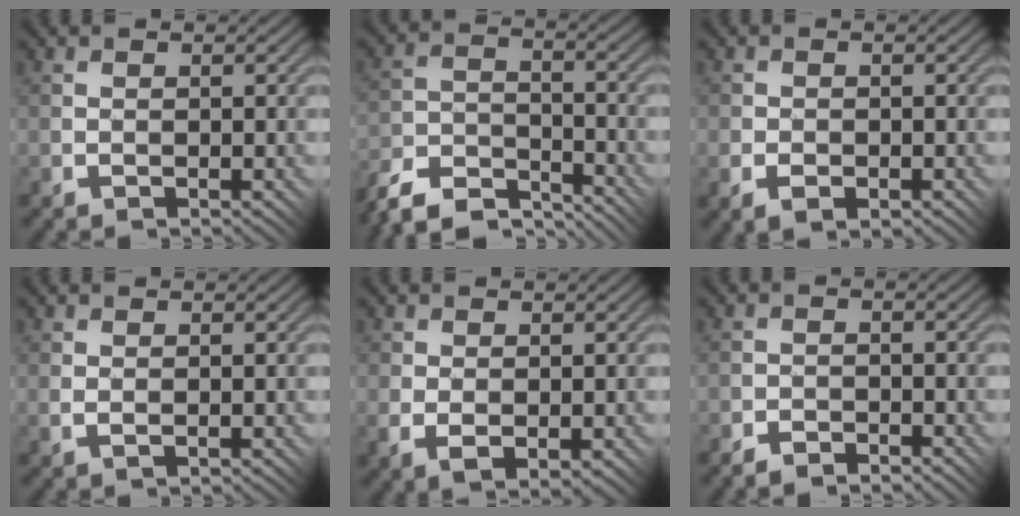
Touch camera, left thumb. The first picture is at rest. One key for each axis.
{"total": 9.5, "fx": -8.8, "fy": 2.3, "fz": 2.7, "tx": -0.056, "ty": -0.002, "tz": -0.164}
{"total": 2.1, "fx": -1.0, "fy": 1.3, "fz": 1.2, "tx": -0.021, "ty": -0.005, "tz": -0.020}
{"total": 1.0, "fx": 0.3, "fy": 0.5, "fz": 0.8, "tx": -0.020, "ty": -0.001, "tz": 0.008}
{"total": 3.4, "fx": -0.4, "fy": 2.1, "fz": 2.6, "tx": -0.055, "ty": -0.014, "tz": 0.000}
{"total": 1.7, "fx": -1.7, "fy": 0.3, "fz": 0.1, "tx": 0.002, "ty": 0.007, "tz": -0.037}